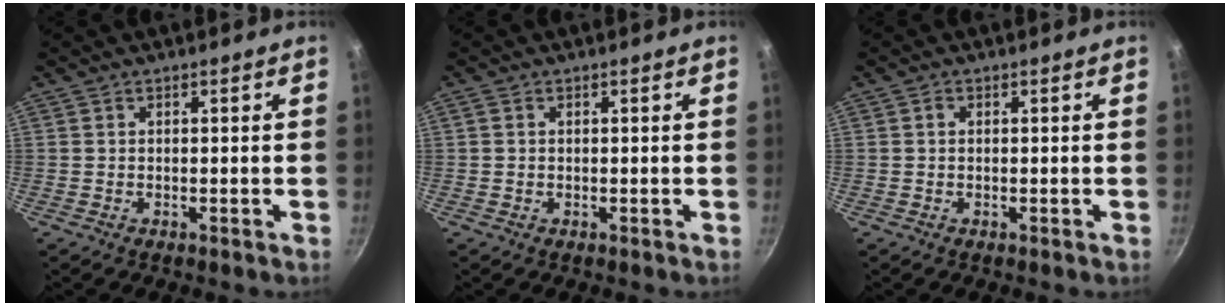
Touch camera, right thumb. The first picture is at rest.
{"total": 0.7, "force": [0.1, 0.6, 0.4], "torque": [-0.006, 0.003, 0.002]}
{"total": 0.7, "force": [0.1, 0.6, 0.4], "torque": [-0.006, 0.005, 0.001]}